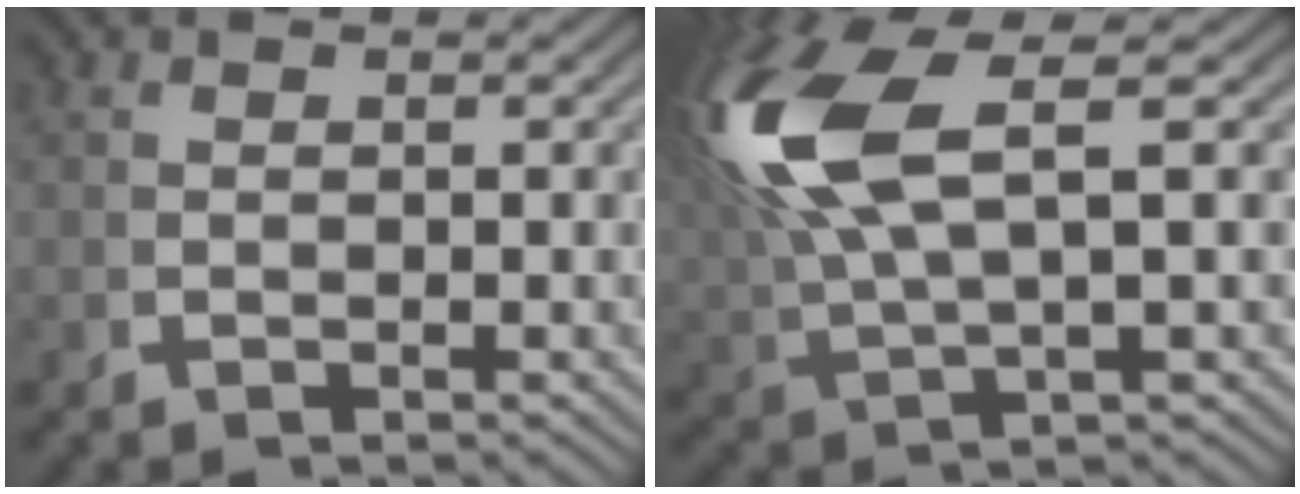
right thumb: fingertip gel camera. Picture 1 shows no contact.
{"total": 10.3, "force": [2.0, 5.7, 8.3], "torque": [-0.189, -0.008, 0.043]}